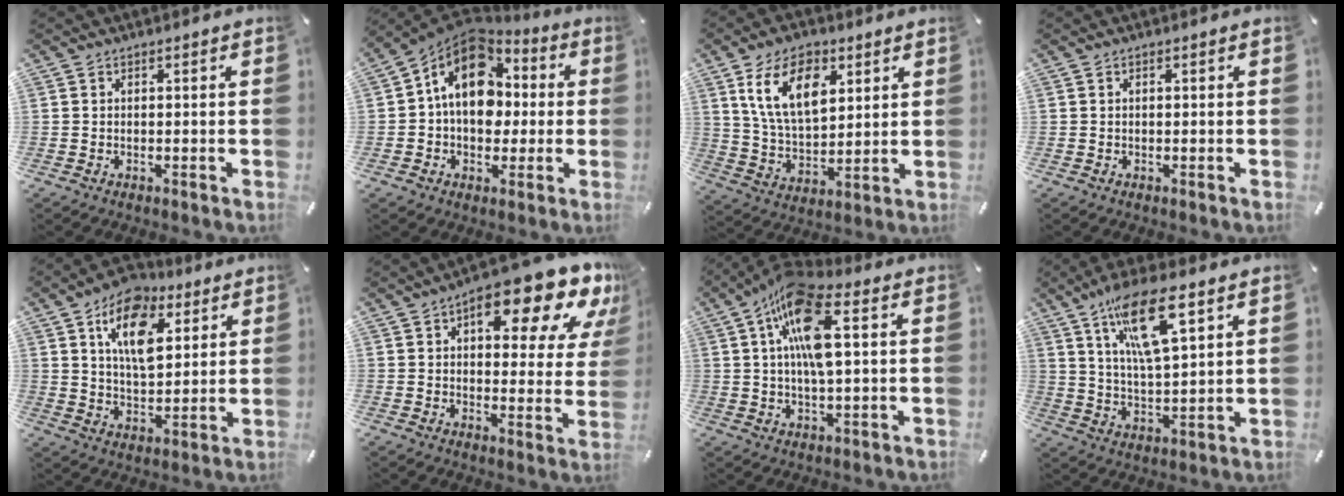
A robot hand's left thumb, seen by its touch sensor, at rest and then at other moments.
{"total": 15.4, "force": [2.5, 11.8, 9.6], "torque": [-0.168, -0.003, 0.044]}
{"total": 14.2, "force": [7.0, 8.2, 9.2], "torque": [-0.190, -0.006, 0.126]}
{"total": 0.0}
{"total": 14.5, "force": [7.0, 8.5, 9.4], "torque": [-0.149, -0.015, 0.125]}
{"total": 18.8, "force": [11.1, 8.0, 12.9], "torque": [-0.160, -0.072, 0.174]}
{"total": 14.9, "force": [3.8, 5.5, 13.4], "torque": [-0.276, 0.003, 0.062]}
{"total": 15.7, "force": [8.5, 5.1, 12.2], "torque": [-0.223, -0.019, 0.142]}